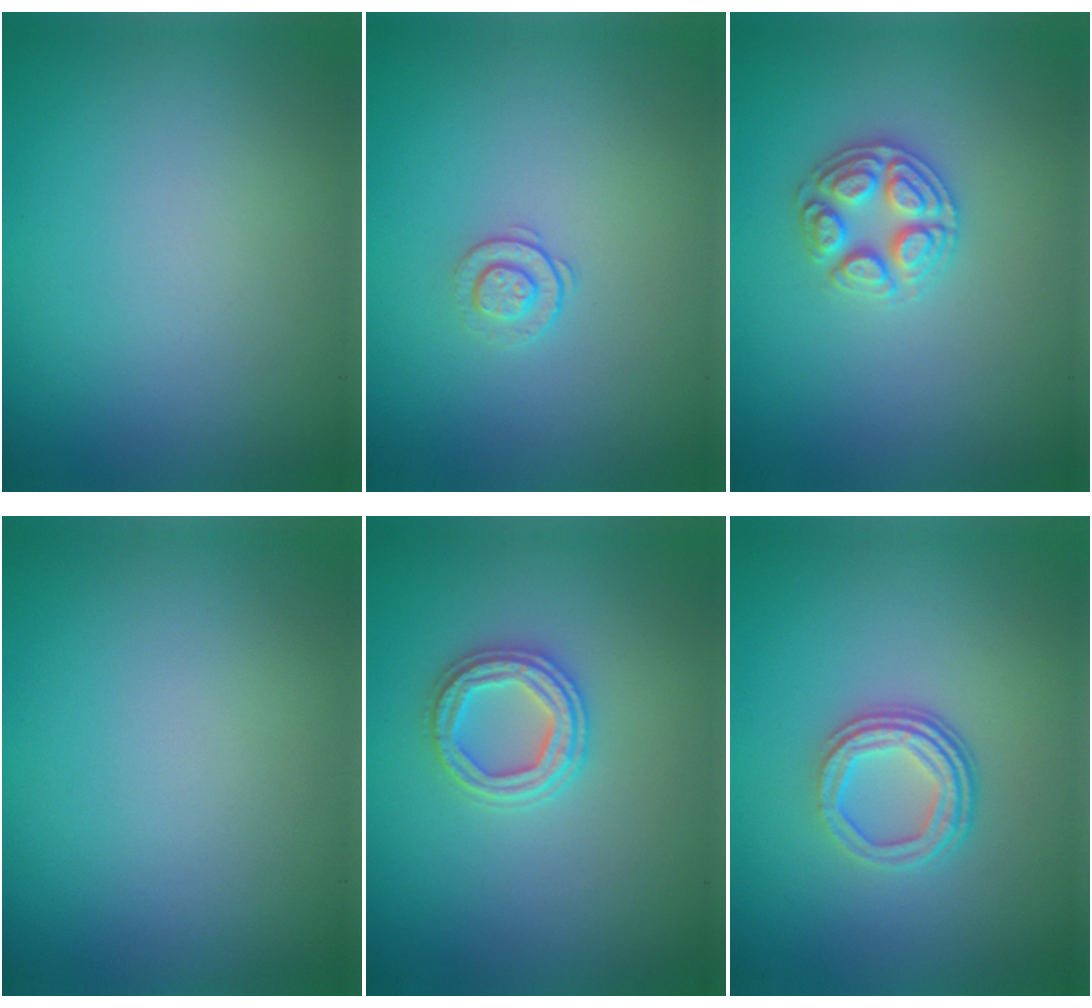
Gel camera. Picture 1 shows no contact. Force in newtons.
{"total": 1.2, "press": 0.9, "slide": 0.8}
{"total": 2.9, "press": 2.9, "slide": 0.1}
{"total": 0.0}
{"total": 2.8, "press": 2.7, "slide": 0.8}
{"total": 3.5, "press": 2.5, "slide": 2.5}